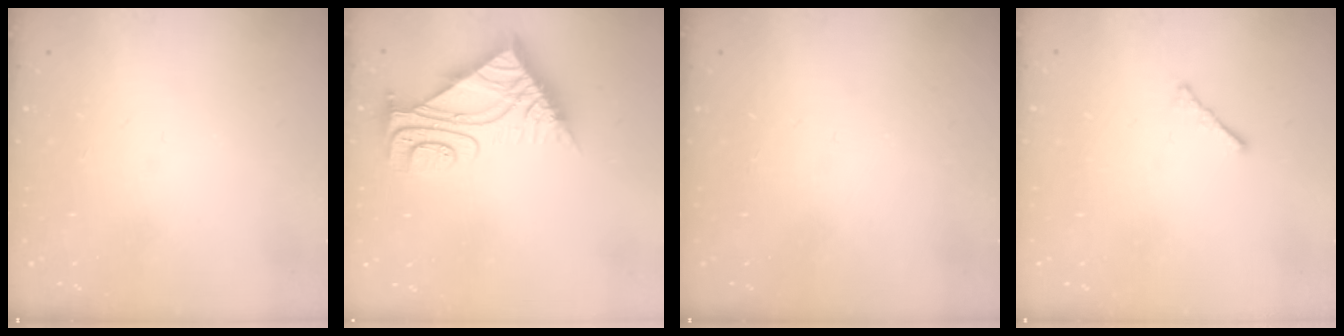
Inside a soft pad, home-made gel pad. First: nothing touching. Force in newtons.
{"total": 10.2, "press": 10.2, "slide": 0.8}
{"total": 0.0}
{"total": 1.9, "press": 1.8, "slide": 0.5}